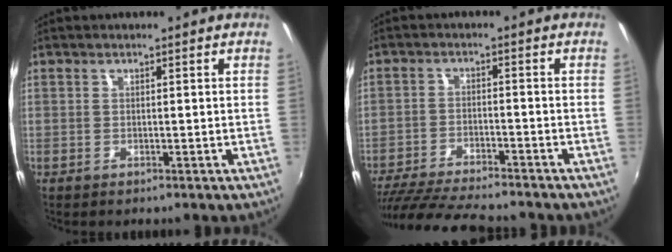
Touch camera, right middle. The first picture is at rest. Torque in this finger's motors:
{"motor_torque": [1.07, -1.07, 0.22, 0.08]}